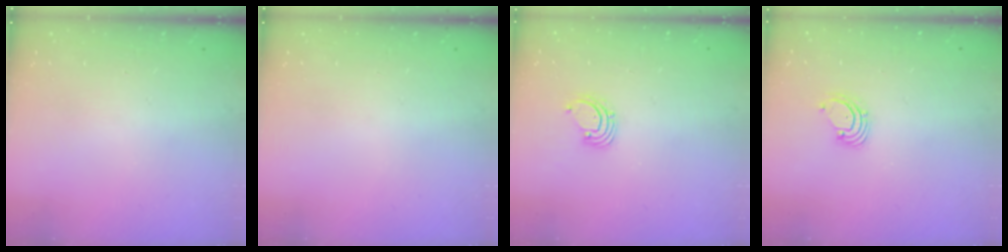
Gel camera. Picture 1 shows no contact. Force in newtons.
{"total": 0.0}
{"total": 1.6, "press": 1.6, "slide": 0.1}
{"total": 1.6, "press": 1.6, "slide": 0.1}